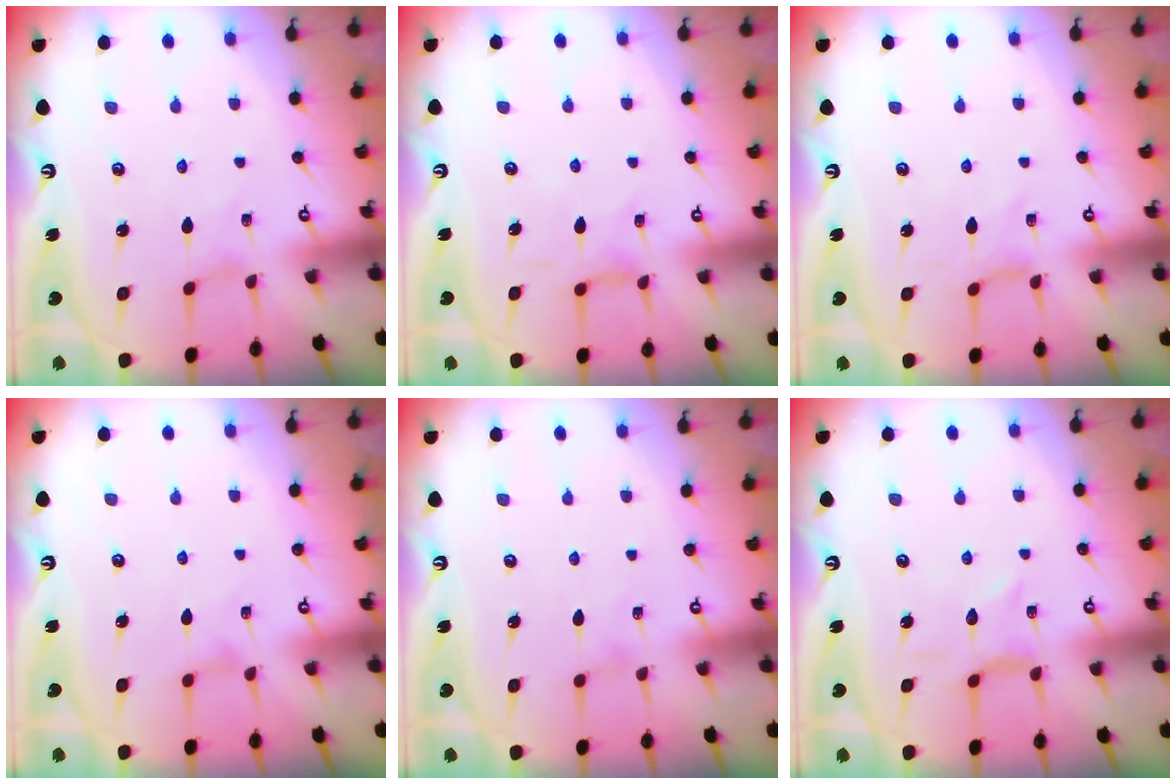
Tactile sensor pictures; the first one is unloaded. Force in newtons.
{"total": 2.6, "press": 2.6, "slide": 0.5}
{"total": 0.0}
{"total": 1.3, "press": 1.3, "slide": 0.2}
{"total": 0.0}
{"total": 1.5, "press": 1.5, "slide": 0.2}